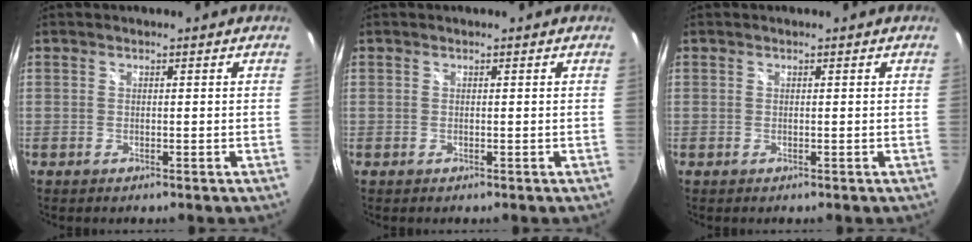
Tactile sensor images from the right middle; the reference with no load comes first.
{"total": 0.0}
{"total": 0.0}